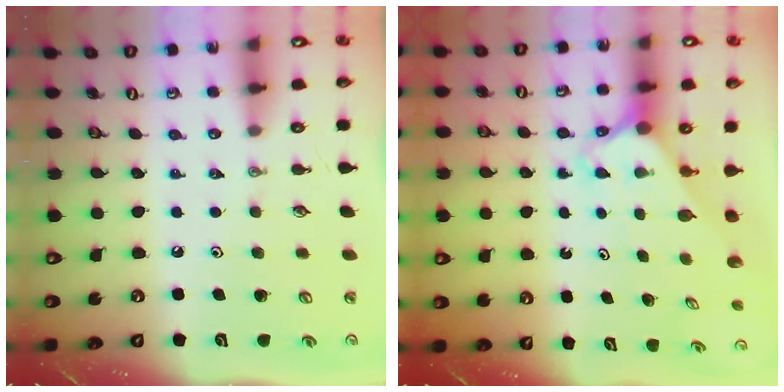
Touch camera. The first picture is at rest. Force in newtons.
{"total": 2.3, "press": 2.3, "slide": 0.2}